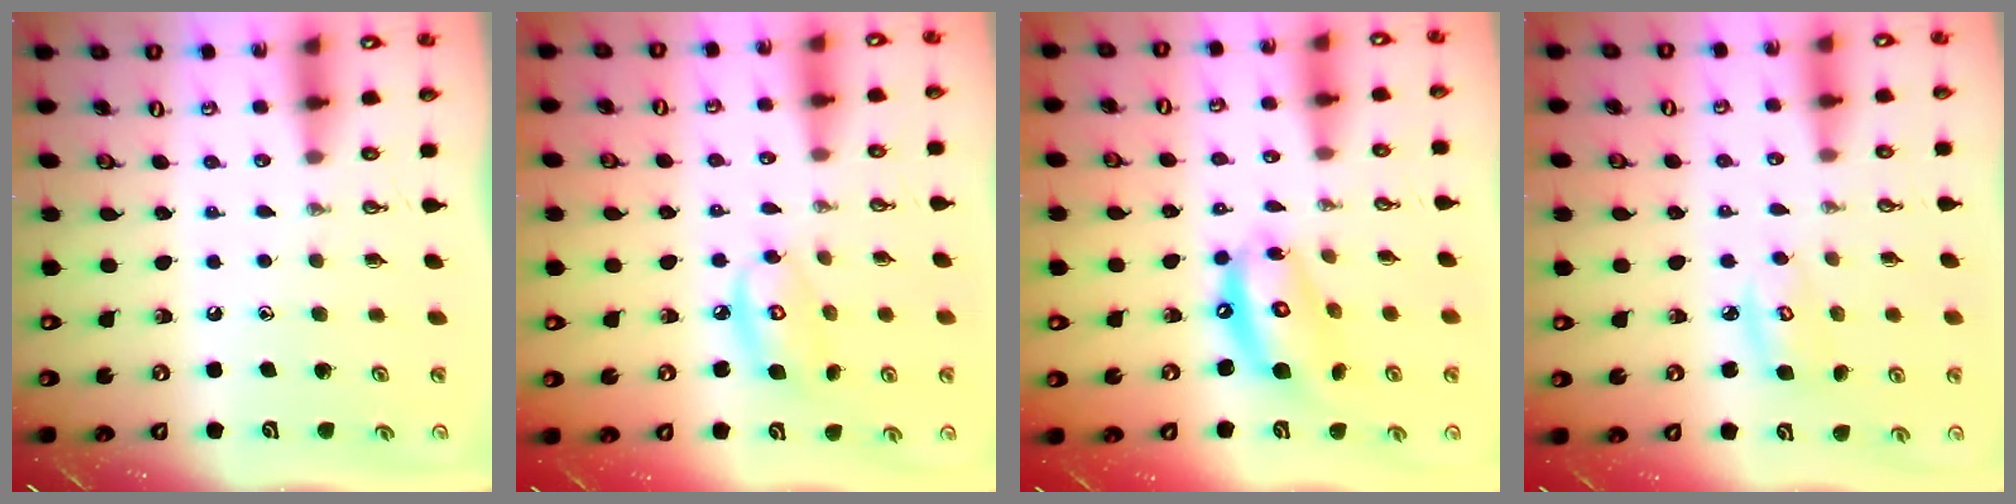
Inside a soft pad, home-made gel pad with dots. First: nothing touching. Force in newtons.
{"total": 8.2, "press": 8.2, "slide": 0.6}
{"total": 12.5, "press": 12.5, "slide": 1.3}
{"total": 3.9, "press": 3.9, "slide": 0.5}